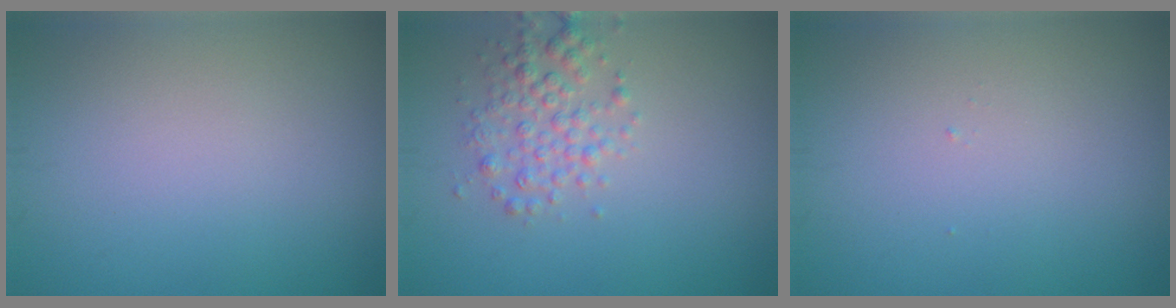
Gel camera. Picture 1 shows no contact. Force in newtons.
{"total": 2.7, "press": 2.7, "slide": 0.0}
{"total": 0.0}